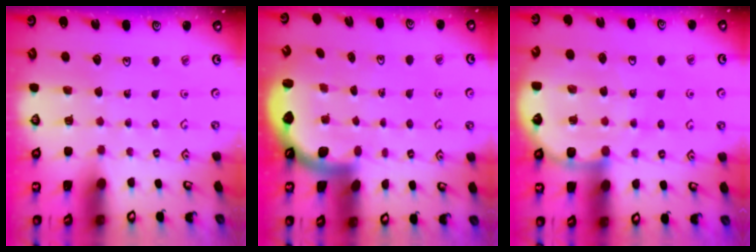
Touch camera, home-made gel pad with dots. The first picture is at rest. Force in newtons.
{"total": 2.4, "press": 2.4, "slide": 0.3}
{"total": 9.3, "press": 9.0, "slide": 2.1}